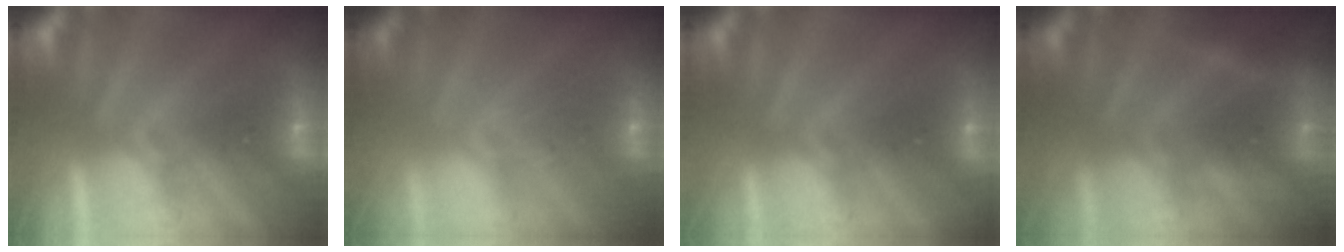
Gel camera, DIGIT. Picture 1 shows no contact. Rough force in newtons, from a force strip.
{"total": 2.9}
{"total": 2.2}
{"total": 7.2}